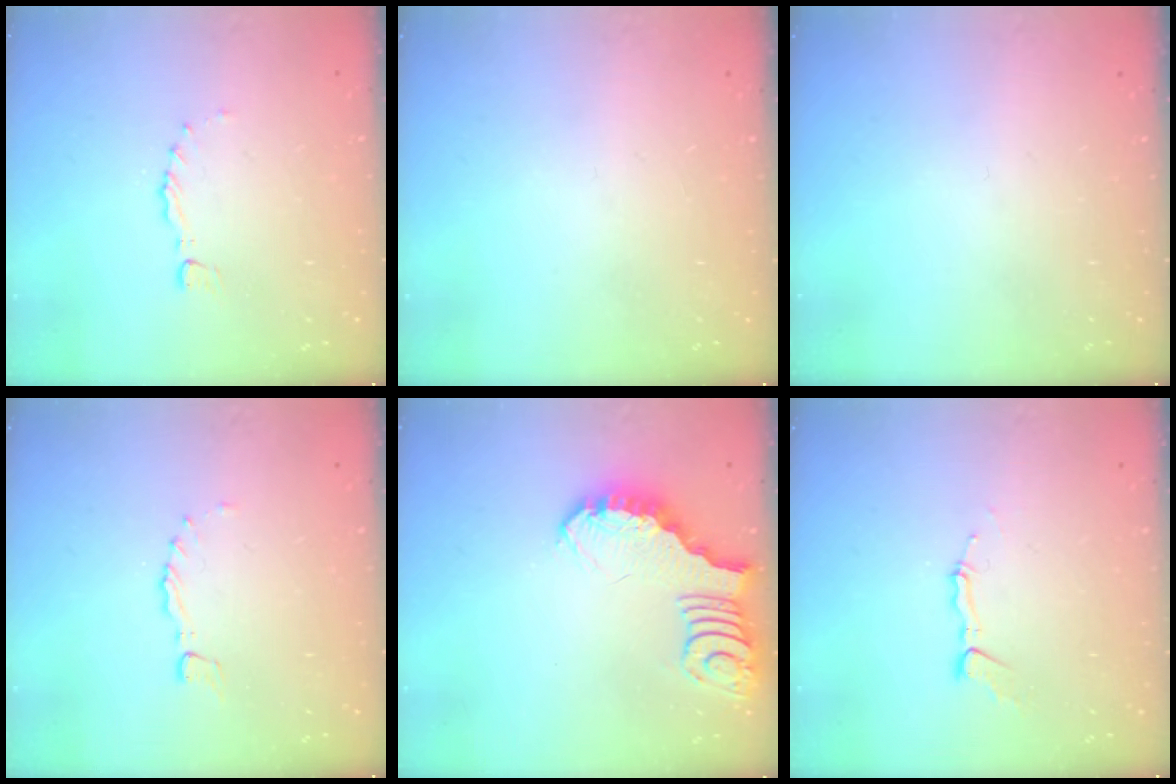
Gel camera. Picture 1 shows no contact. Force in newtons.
{"total": 0.0}
{"total": 0.0}
{"total": 0.0}
{"total": 3.6, "press": 3.6, "slide": 0.6}
{"total": 4.5, "press": 4.5, "slide": 0.2}